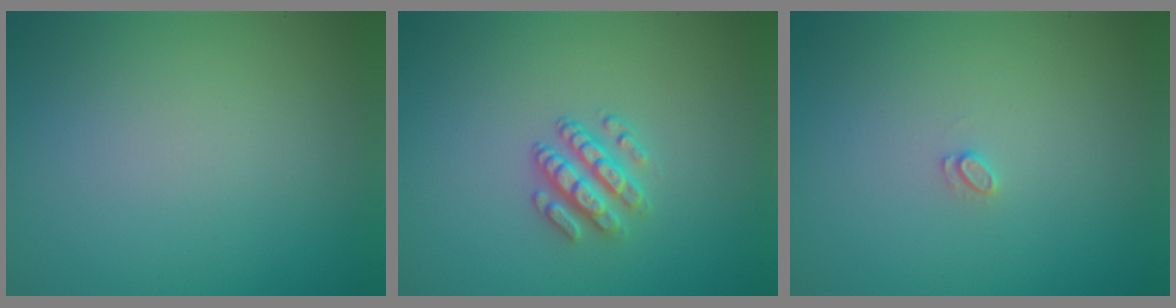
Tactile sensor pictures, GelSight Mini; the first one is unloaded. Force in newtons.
{"total": 2.8, "press": 2.4, "slide": 1.5}
{"total": 0.7, "press": 0.7, "slide": 0.1}